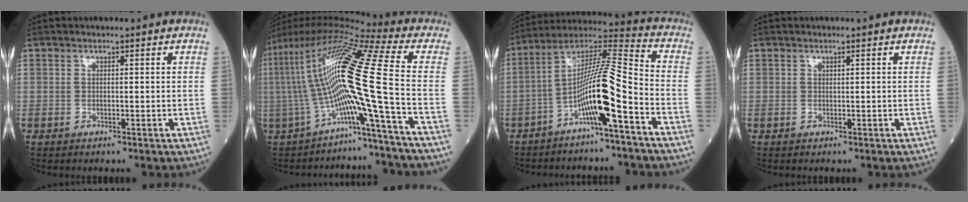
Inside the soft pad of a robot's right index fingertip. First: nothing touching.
{"total": 17.2, "force": [-4.3, -2.4, 16.4], "torque": [-0.324, 0.029, -0.091]}
{"total": 12.5, "force": [-5.4, 0.0, 11.3], "torque": [-0.212, 0.017, -0.103]}
{"total": 0.0}